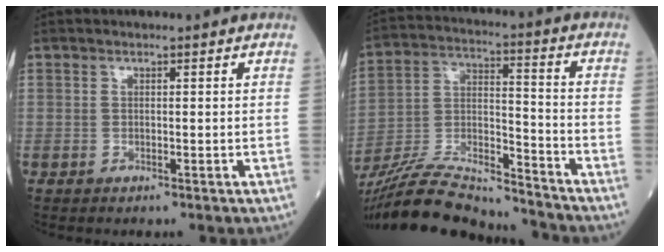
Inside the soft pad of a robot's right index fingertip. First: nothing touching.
{"total": 20.4, "force": [-19.0, 2.6, 6.9], "torque": [-0.162, -0.005, -0.331]}